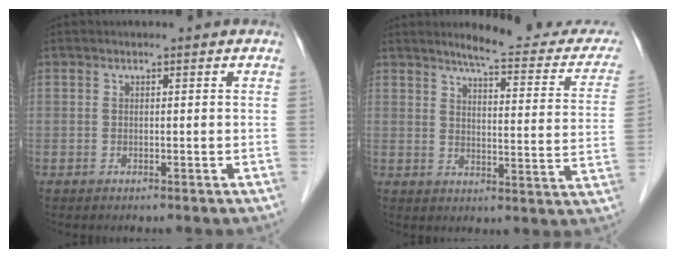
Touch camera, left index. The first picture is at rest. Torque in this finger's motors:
{"motor_torque": [-0.11, -0.27, 0.20, 0.02]}